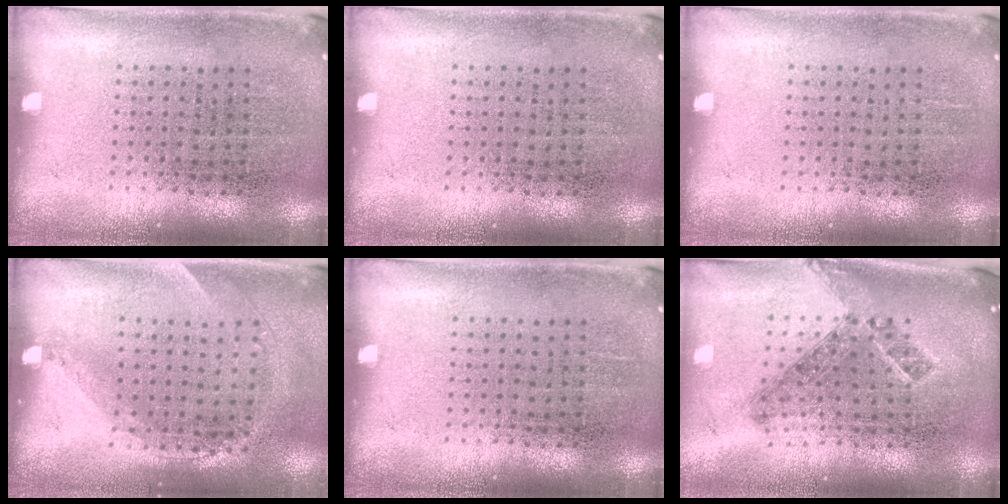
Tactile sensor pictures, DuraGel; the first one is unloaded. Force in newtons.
{"total": 0.0}
{"total": 0.0}
{"total": 1.4, "press": 1.0, "slide": 1.0}
{"total": 0.0}
{"total": 1.0, "press": 0.9, "slide": 0.6}